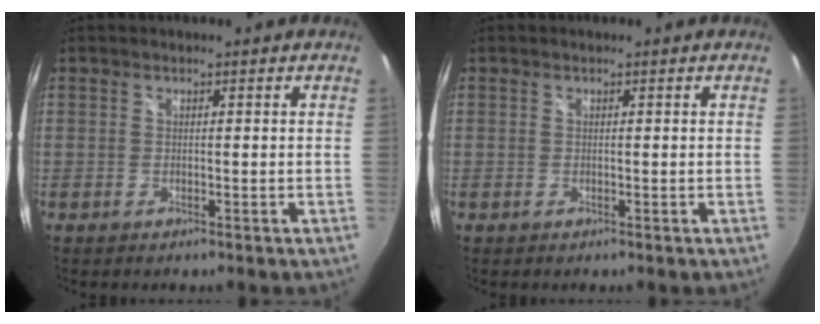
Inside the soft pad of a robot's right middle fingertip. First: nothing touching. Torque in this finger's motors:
{"motor_torque": [0.00, 0.00, 0.00, 0.00]}